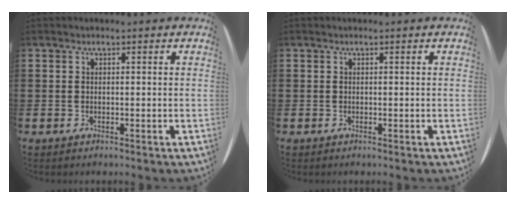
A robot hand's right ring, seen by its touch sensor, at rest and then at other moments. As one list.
[{"total": 0.0}]